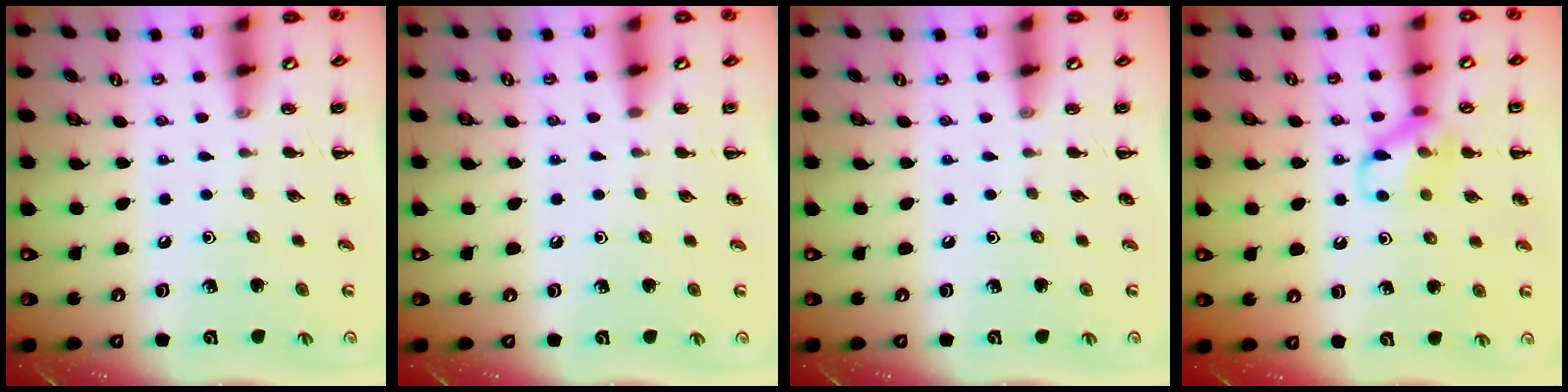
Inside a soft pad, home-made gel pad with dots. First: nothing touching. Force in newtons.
{"total": 0.5, "press": 0.5, "slide": 0.1}
{"total": 0.0}
{"total": 12.2, "press": 12.1, "slide": 1.5}